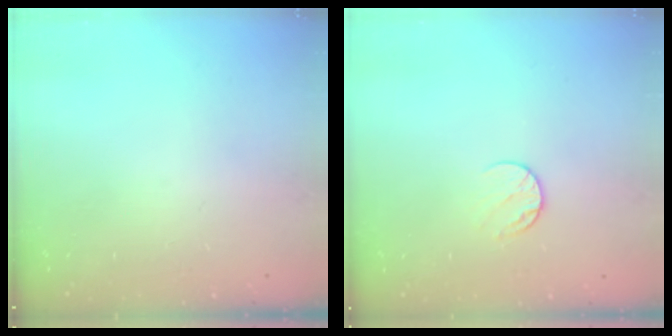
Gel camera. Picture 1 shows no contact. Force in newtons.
{"total": 6.5, "press": 6.4, "slide": 0.7}